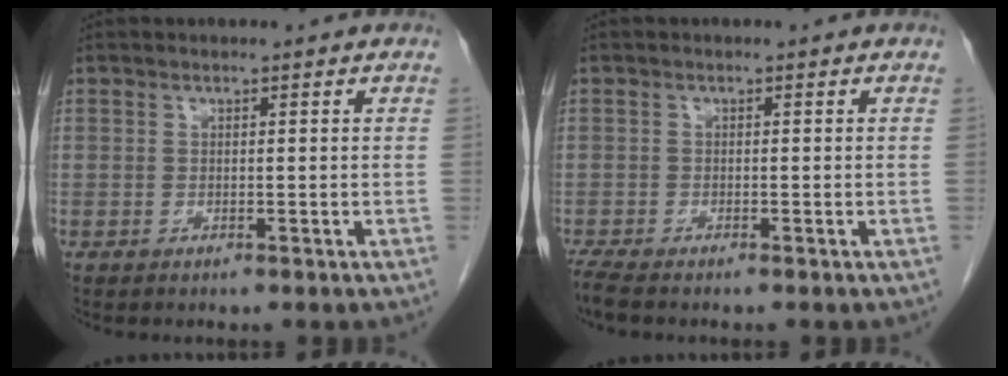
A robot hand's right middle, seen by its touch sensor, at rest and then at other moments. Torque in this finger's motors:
{"motor_torque": [0.40, -0.19, 0.00, 0.02]}